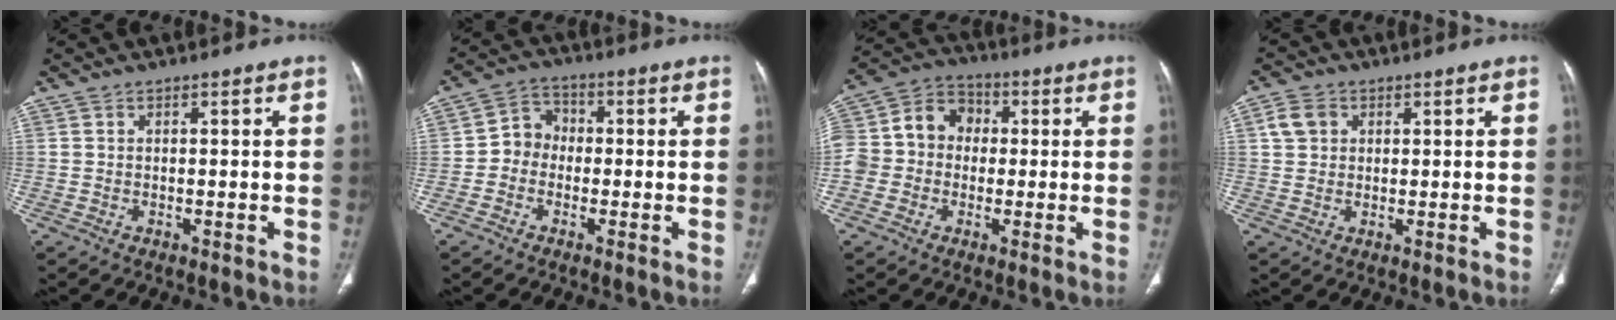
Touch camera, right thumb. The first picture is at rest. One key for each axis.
{"total": 5.4, "fx": -1.1, "fy": 4.7, "fz": 2.4, "tx": -0.018, "ty": 0.023, "tz": -0.036}
{"total": 12.2, "fx": -0.1, "fy": 10.7, "fz": 5.8, "tx": -0.096, "ty": 0.042, "tz": -0.013}
{"total": 4.0, "fx": 1.2, "fy": 3.3, "fz": 1.9, "tx": -0.027, "ty": 0.003, "tz": 0.024}